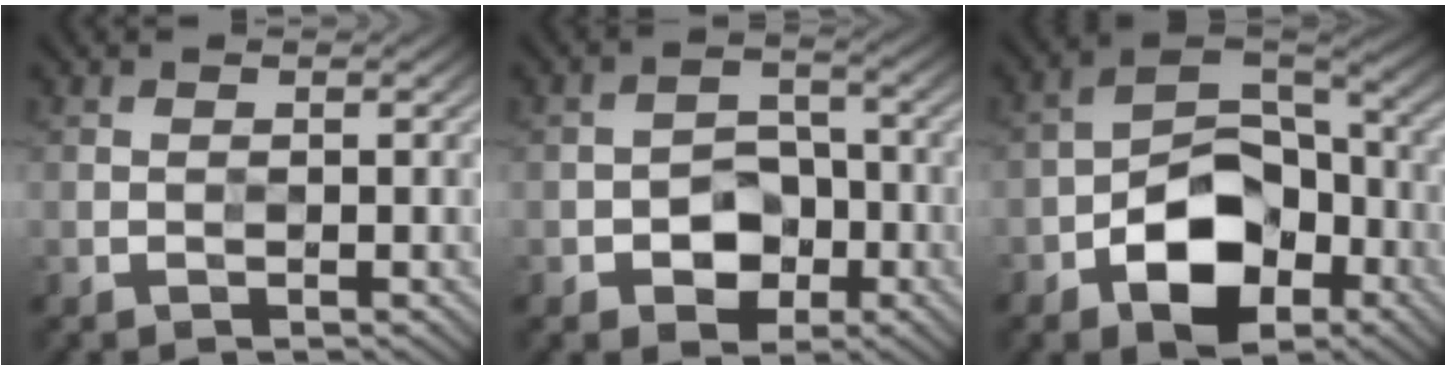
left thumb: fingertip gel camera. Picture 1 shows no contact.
{"total": 5.4, "force": [-2.2, 3.9, 3.1], "torque": [-0.041, 0.002, -0.044]}
{"total": 11.5, "force": [-5.3, 7.0, 7.5], "torque": [-0.136, -0.006, -0.100]}